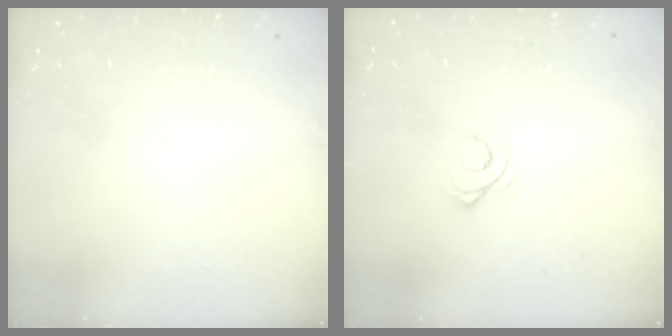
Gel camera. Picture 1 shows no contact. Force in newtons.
{"total": 3.1, "press": 3.1, "slide": 0.1}